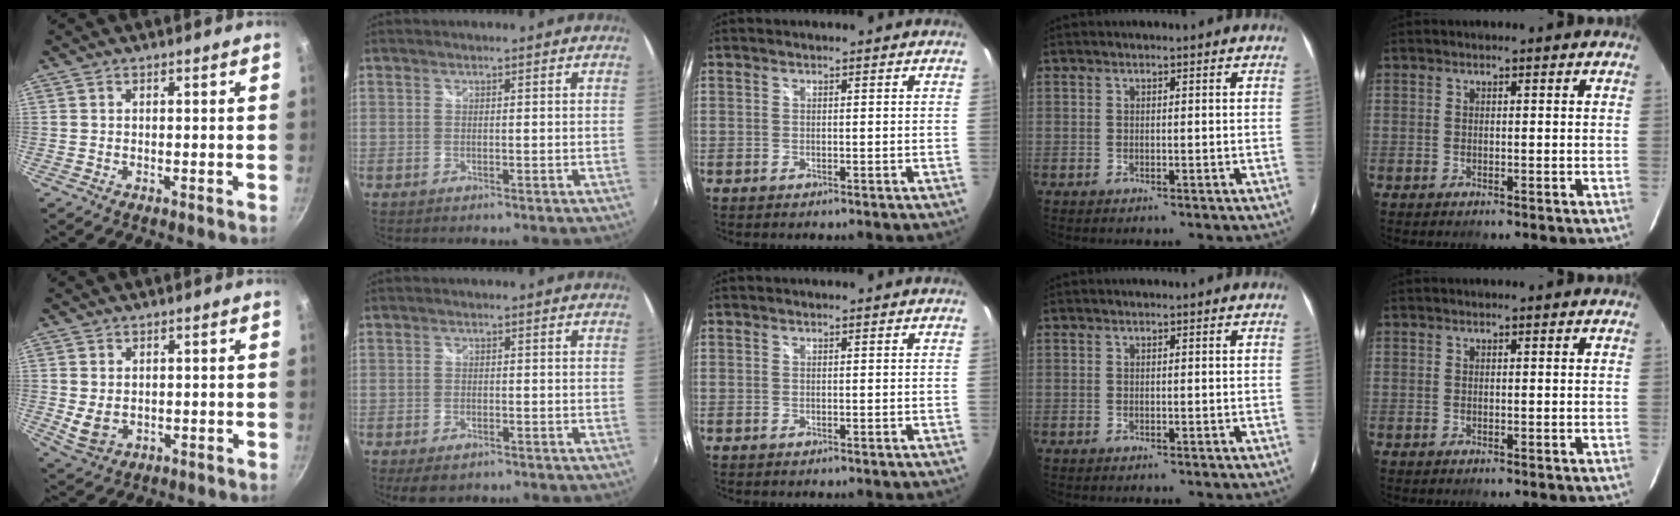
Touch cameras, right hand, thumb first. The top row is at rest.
{"thumb": {"total": 4.9, "force": [-0.1, 3.7, 3.1], "torque": [-0.051, -0.005, 0.012]}, "index": {"total": 4.4, "force": [-3.1, 2.2, 2.3], "torque": [-0.055, -0.016, -0.048]}}